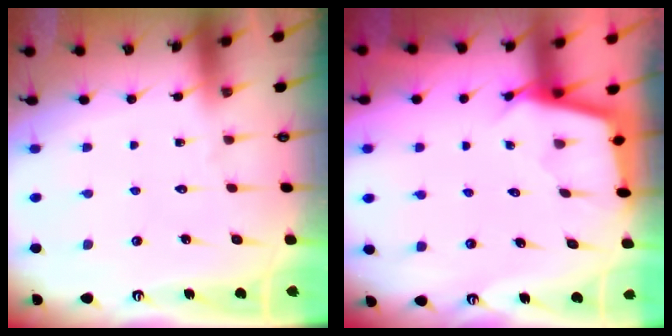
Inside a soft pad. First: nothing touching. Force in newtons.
{"total": 2.7, "press": 2.7, "slide": 0.2}